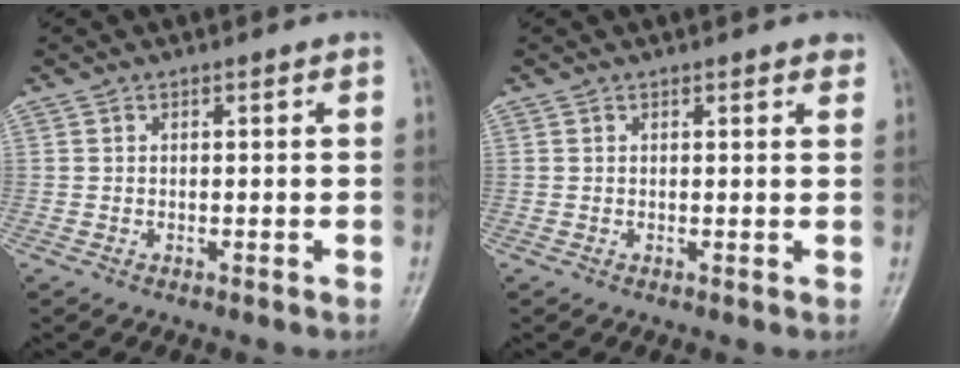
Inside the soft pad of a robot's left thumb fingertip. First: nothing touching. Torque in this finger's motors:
{"motor_torque": [-0.05, -0.01, 0.08, 0.08, 0.02]}